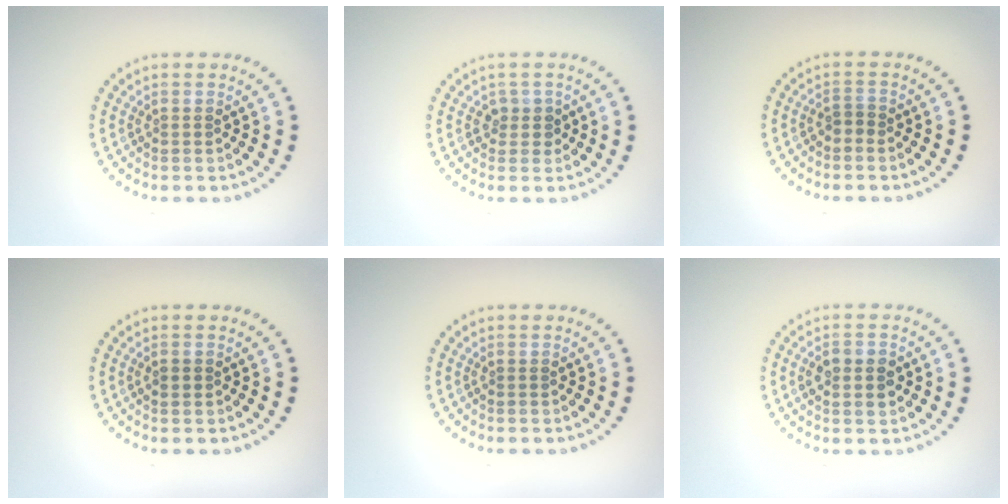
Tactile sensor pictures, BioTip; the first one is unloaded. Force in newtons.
{"total": 1.5, "press": 1.2, "slide": 0.8}
{"total": 0.9, "press": 0.8, "slide": 0.5}
{"total": 0.7, "press": 0.7, "slide": 0.1}
{"total": 0.0}
{"total": 2.9, "press": 2.9, "slide": 0.1}